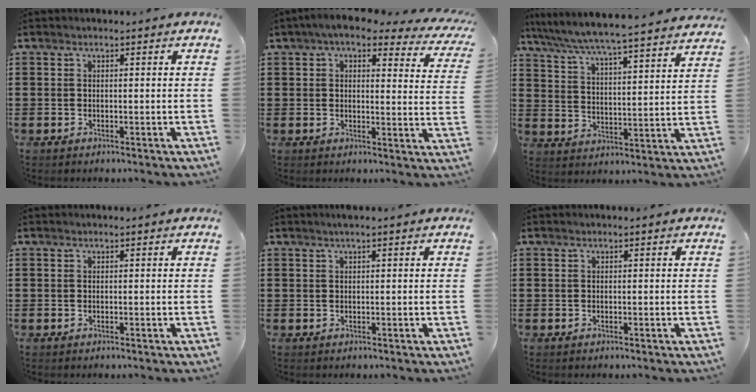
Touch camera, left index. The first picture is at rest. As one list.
[{"total": 5.4, "force": [4.2, 1.1, 3.2], "torque": [-0.070, -0.015, 0.071]}, {"total": 5.4, "force": [5.2, -0.7, 1.5], "torque": [-0.054, -0.044, 0.081]}, {"total": 0.0}, {"total": 0.9, "force": [0.4, 0.0, 0.7], "torque": [-0.012, 0.001, 0.008]}, {"total": 0.0}]